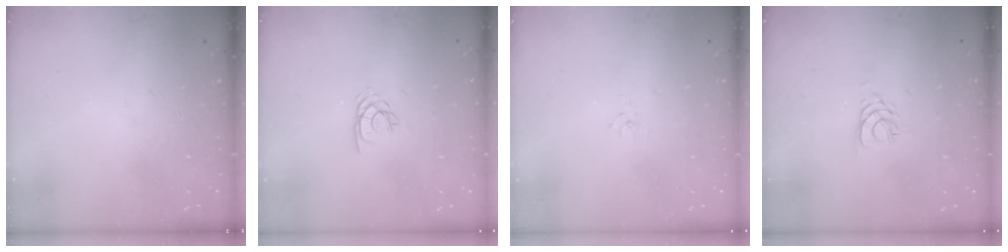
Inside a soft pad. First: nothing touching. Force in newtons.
{"total": 2.1, "press": 2.1, "slide": 0.3}
{"total": 1.0, "press": 1.0, "slide": 0.3}
{"total": 3.0, "press": 2.9, "slide": 0.4}